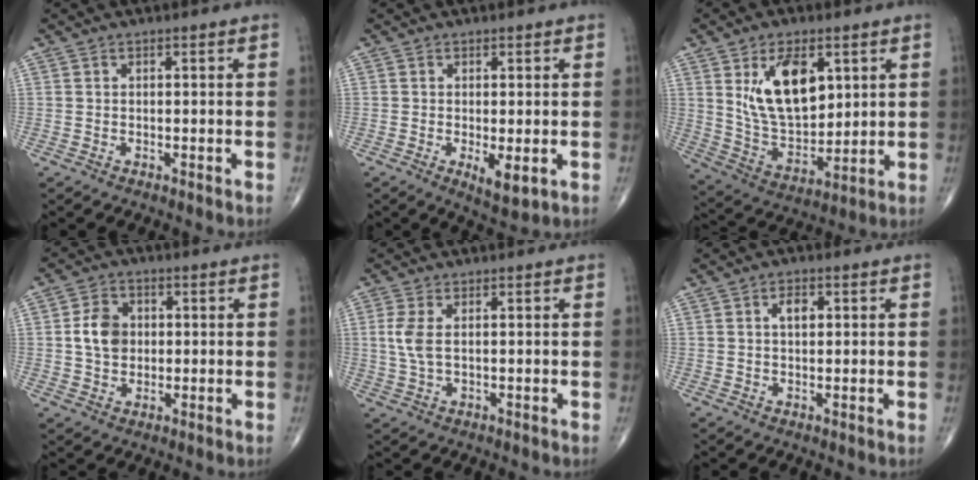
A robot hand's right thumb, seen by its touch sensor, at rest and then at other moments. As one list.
[{"total": 4.5, "force": [-1.0, 1.6, 4.1], "torque": [-0.063, -0.015, -0.012]}, {"total": 14.9, "force": [5.2, 8.2, 11.3], "torque": [-0.173, -0.031, 0.112]}, {"total": 6.7, "force": [0.6, 5.3, 4.1], "torque": [-0.058, 0.003, 0.007]}, {"total": 4.2, "force": [0.8, 2.0, 3.7], "torque": [-0.098, 0.002, 0.021]}, {"total": 3.0, "force": [0.9, 1.7, 2.3], "torque": [-0.033, 0.000, 0.014]}]